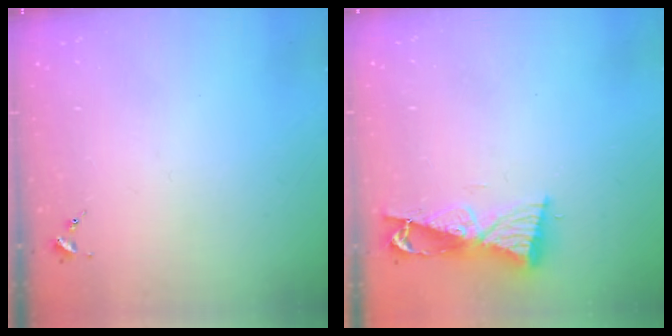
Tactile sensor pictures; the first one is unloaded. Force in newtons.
{"total": 8.7, "press": 8.7, "slide": 1.0}